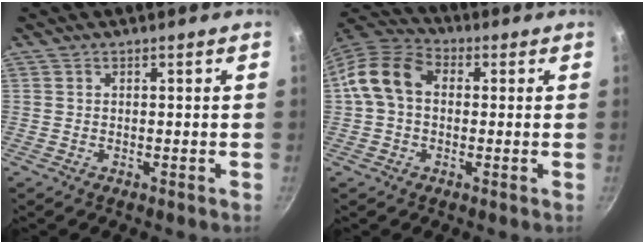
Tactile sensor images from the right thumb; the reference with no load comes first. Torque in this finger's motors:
{"motor_torque": [0.59, 2.50, 0.56, -0.61, 0.33]}